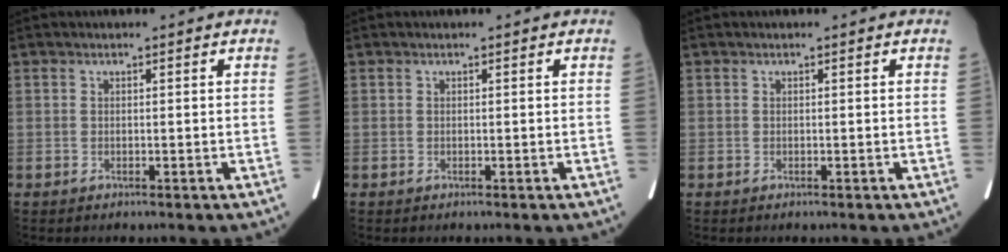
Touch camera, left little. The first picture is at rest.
{"total": 0.0}
{"total": 0.0}